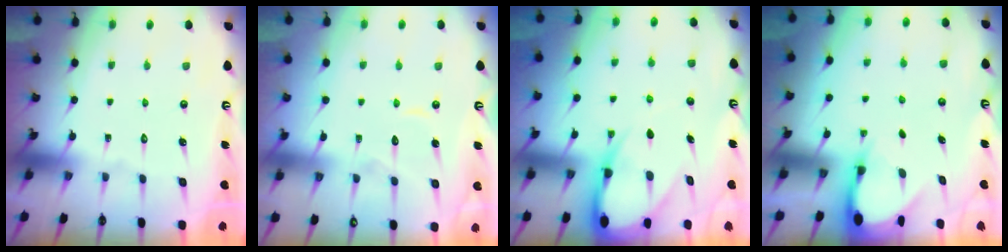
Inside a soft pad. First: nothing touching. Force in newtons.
{"total": 5.7, "press": 5.7, "slide": 0.6}
{"total": 9.1, "press": 9.1, "slide": 0.9}
{"total": 3.3, "press": 3.3, "slide": 0.3}